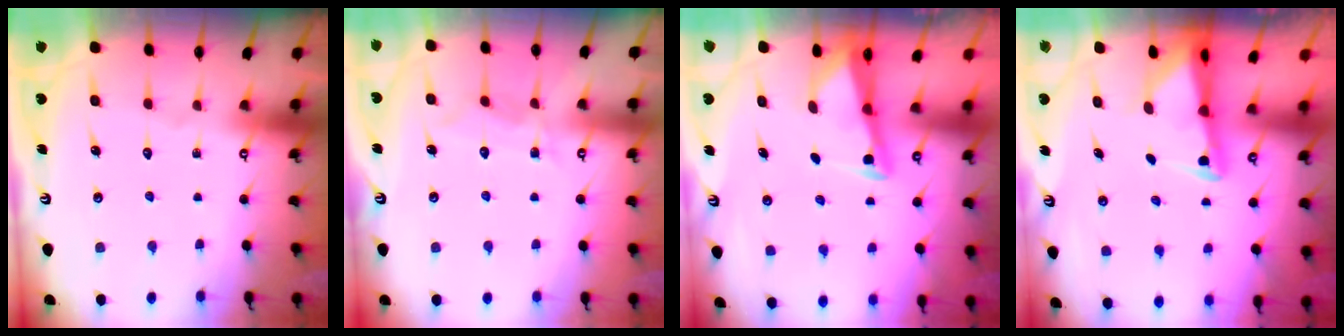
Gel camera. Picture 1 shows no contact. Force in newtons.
{"total": 6.6, "press": 6.5, "slide": 0.4}
{"total": 2.8, "press": 2.8, "slide": 0.2}
{"total": 2.4, "press": 2.3, "slide": 0.5}